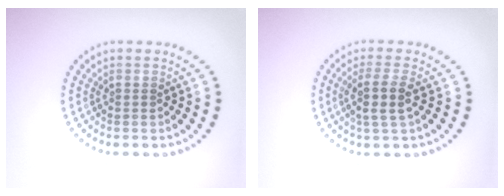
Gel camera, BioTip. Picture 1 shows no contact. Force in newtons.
{"total": 2.8, "press": 2.4, "slide": 1.4}